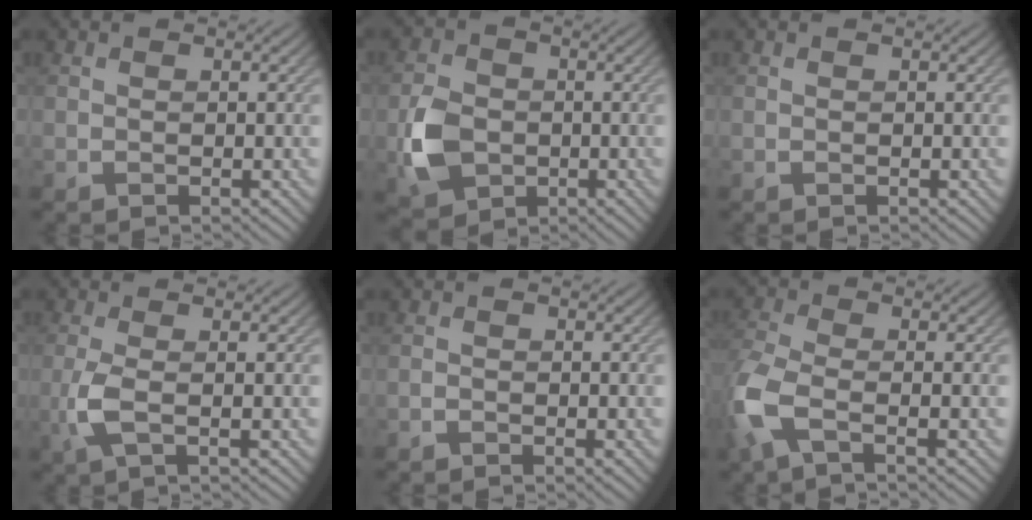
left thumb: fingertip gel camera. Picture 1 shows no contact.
{"total": 6.5, "force": [-1.5, 5.1, 3.8], "torque": [-0.093, -0.004, -0.042]}
{"total": 0.0}
{"total": 3.4, "force": [-0.5, 0.9, 3.3], "torque": [-0.082, 0.002, -0.018]}
{"total": 0.6, "force": [-0.5, 0.1, 0.2], "torque": [-0.004, 0.001, -0.015]}
{"total": 6.7, "force": [-2.6, 2.5, 5.6], "torque": [-0.148, -0.014, -0.067]}